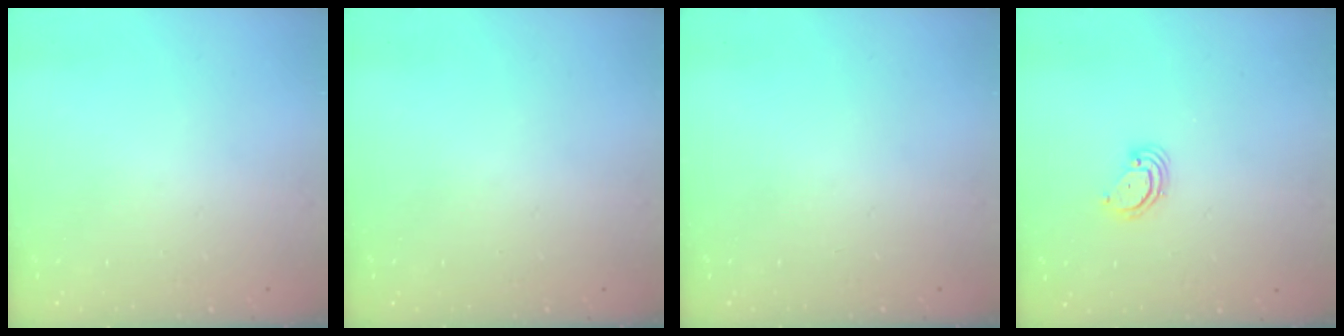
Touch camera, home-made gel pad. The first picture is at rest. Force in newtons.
{"total": 0.0}
{"total": 0.0}
{"total": 3.8, "press": 3.8, "slide": 0.3}